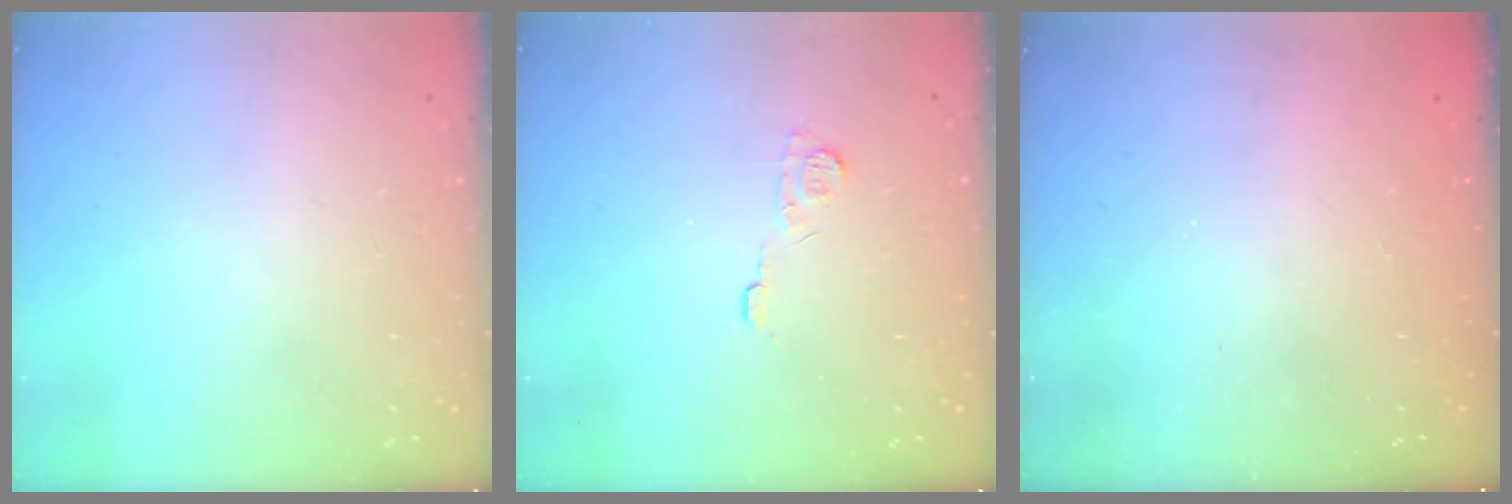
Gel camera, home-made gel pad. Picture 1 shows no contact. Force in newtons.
{"total": 5.8, "press": 5.8, "slide": 0.6}
{"total": 2.3, "press": 2.2, "slide": 0.8}